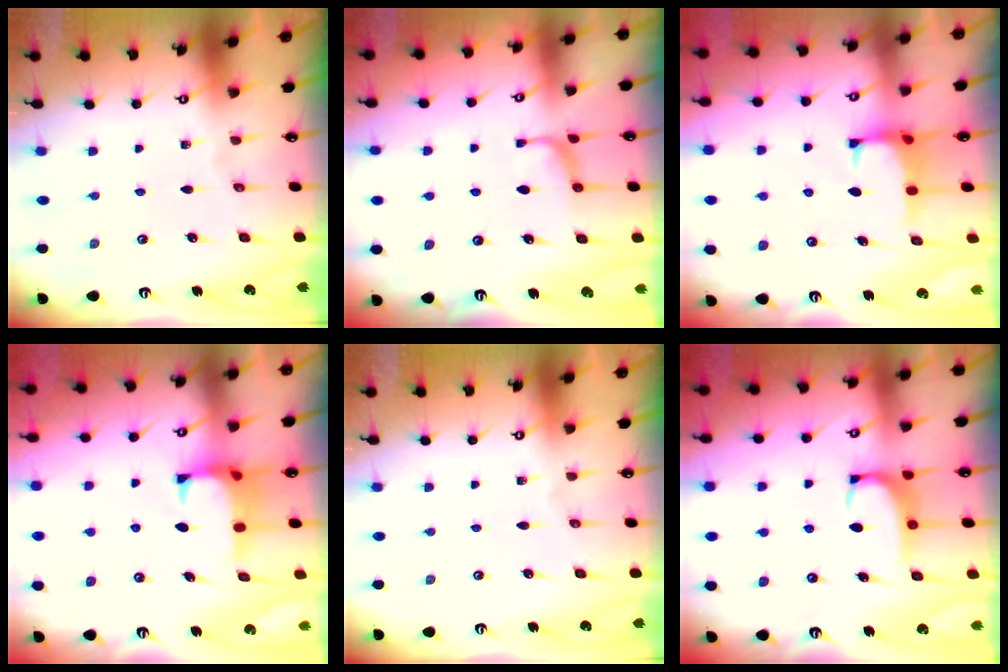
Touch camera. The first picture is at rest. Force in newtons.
{"total": 1.7, "press": 1.6, "slide": 0.7}
{"total": 1.1, "press": 0.9, "slide": 0.6}
{"total": 1.4, "press": 1.2, "slide": 0.7}
{"total": 0.0}
{"total": 3.0, "press": 3.0, "slide": 0.4}